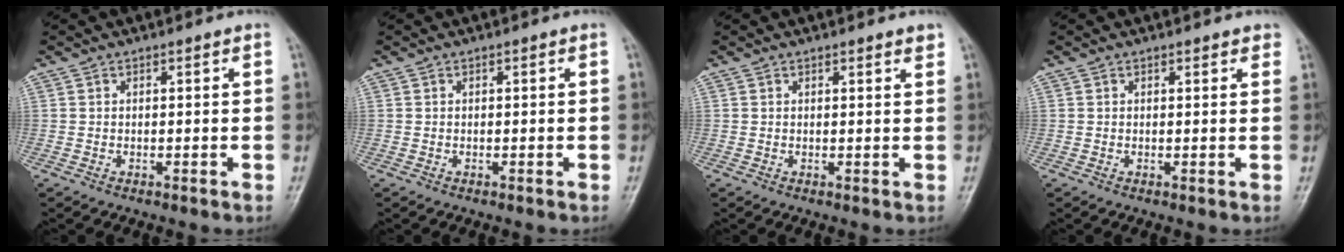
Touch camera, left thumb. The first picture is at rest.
{"total": 0.0}
{"total": 1.6, "force": [1.3, 0.2, 0.8], "torque": [-0.005, -0.005, 0.016]}
{"total": 1.6, "force": [1.3, 0.6, 0.7], "torque": [0.003, -0.001, 0.011]}